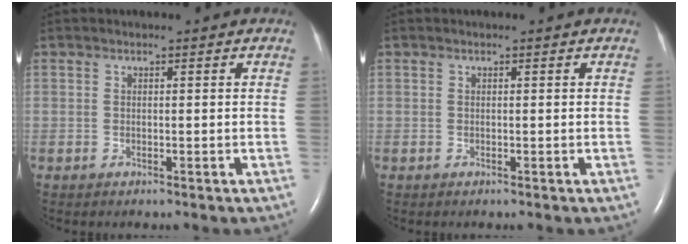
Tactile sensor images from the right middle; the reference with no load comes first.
{"total": 0.0}